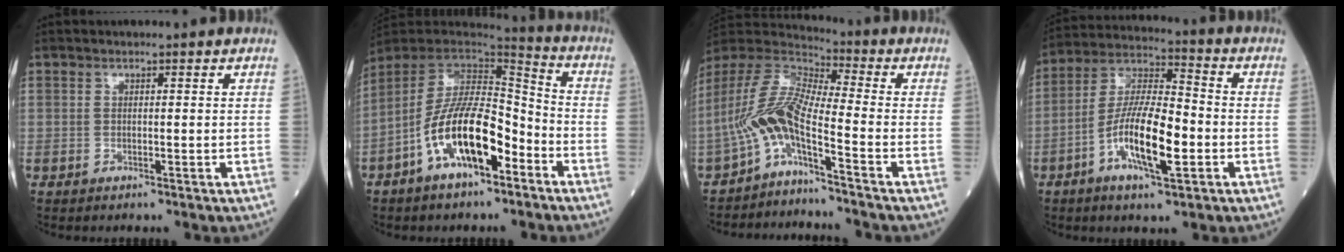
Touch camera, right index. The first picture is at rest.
{"total": 14.7, "force": [-6.6, 4.9, 12.2], "torque": [-0.237, 0.009, -0.118]}
{"total": 9.5, "force": [-5.1, 0.8, 7.9], "torque": [-0.182, 0.021, -0.102]}
{"total": 12.8, "force": [-3.9, 3.0, 11.8], "torque": [-0.233, 0.001, -0.070]}